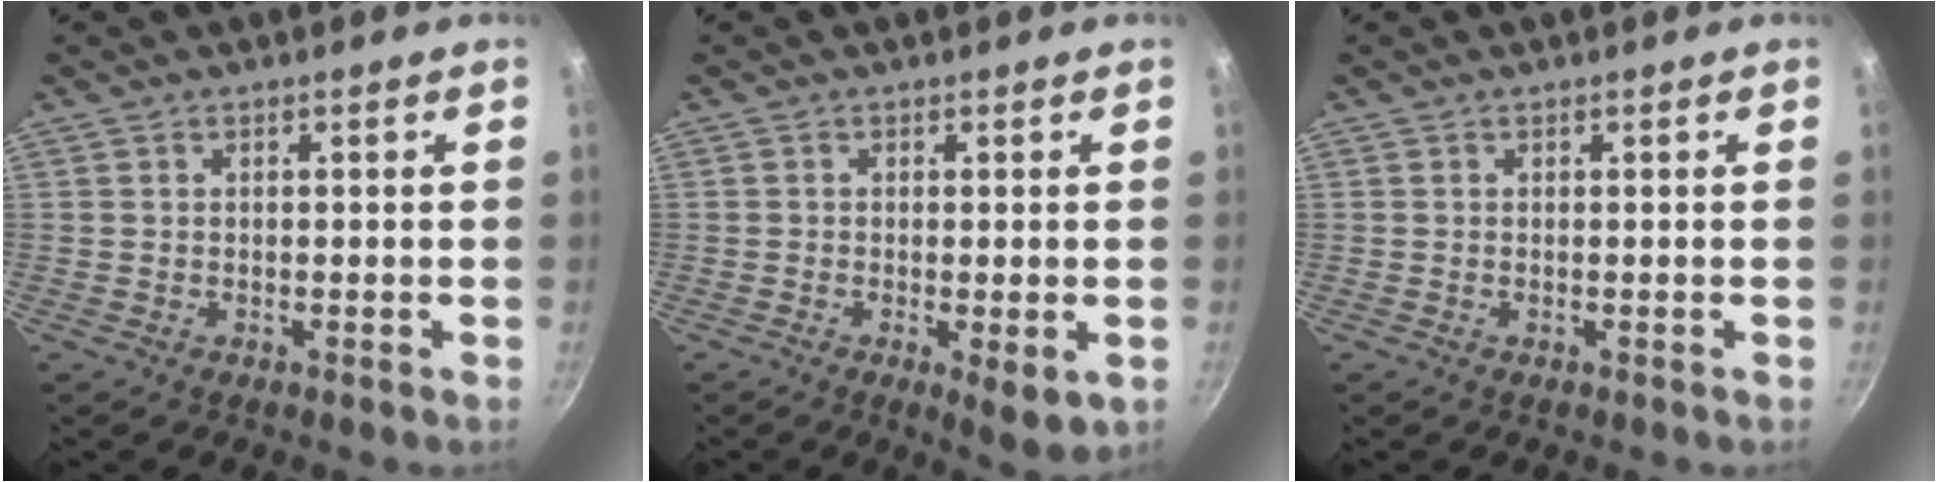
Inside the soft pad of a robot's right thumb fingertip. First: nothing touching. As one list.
[{"total": 5.2, "force": [-1.6, 1.5, 4.8], "torque": [-0.075, -0.014, -0.023]}, {"total": 0.0}]